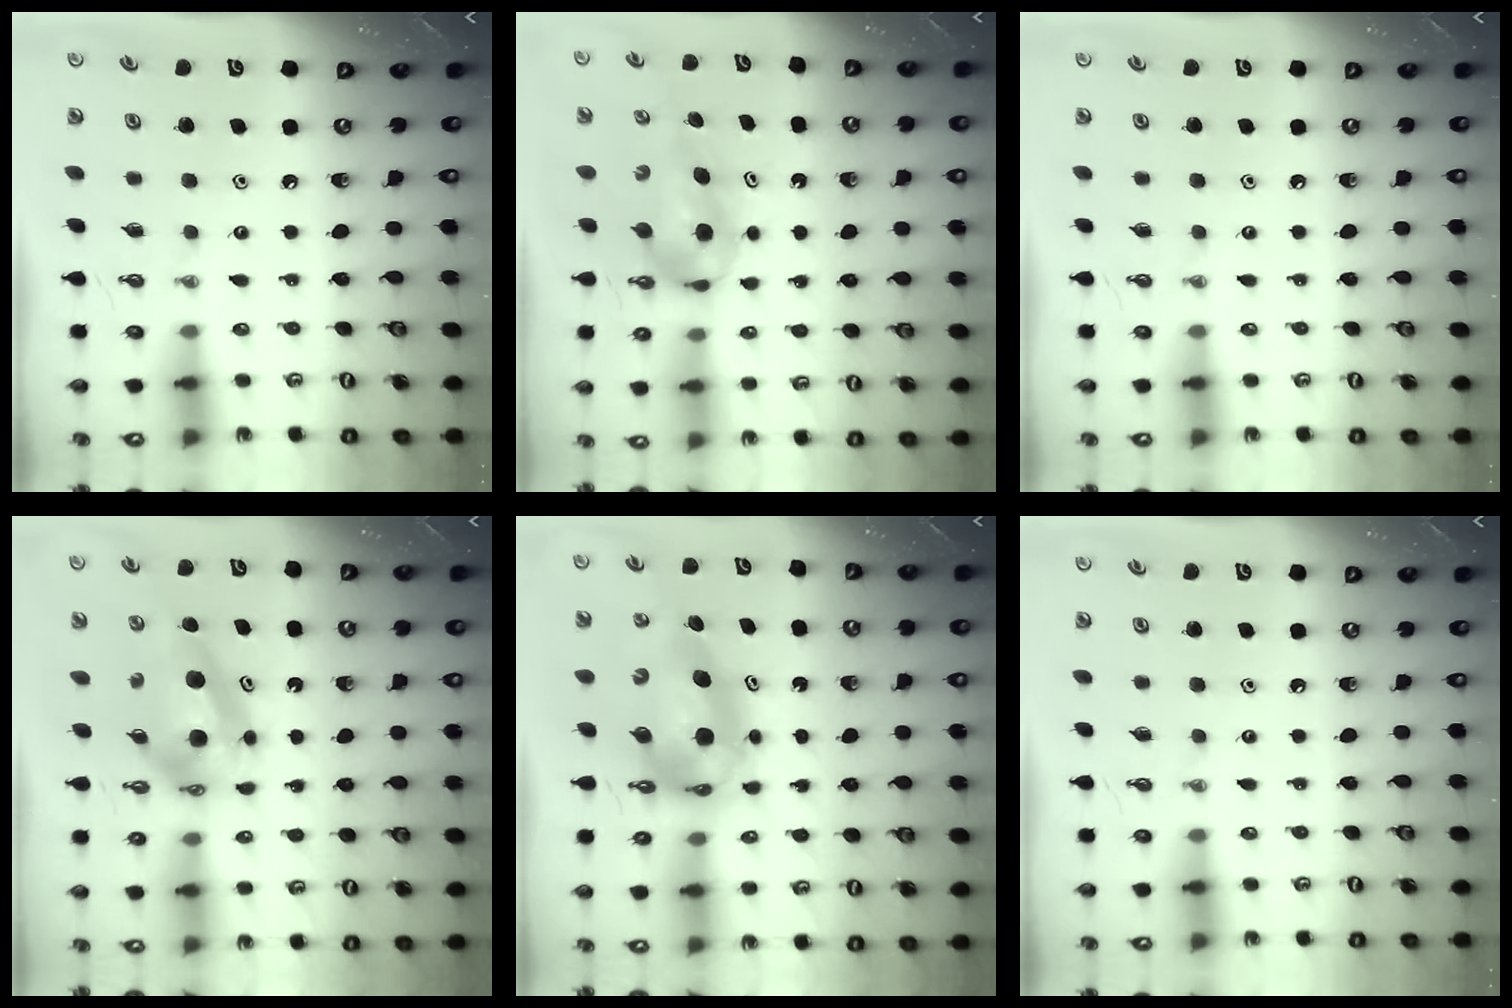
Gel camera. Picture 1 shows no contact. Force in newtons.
{"total": 5.9, "press": 4.5, "slide": 3.8}
{"total": 0.0}
{"total": 6.5, "press": 6.5, "slide": 0.5}
{"total": 9.8, "press": 9.8, "slide": 1.0}
{"total": 0.0}